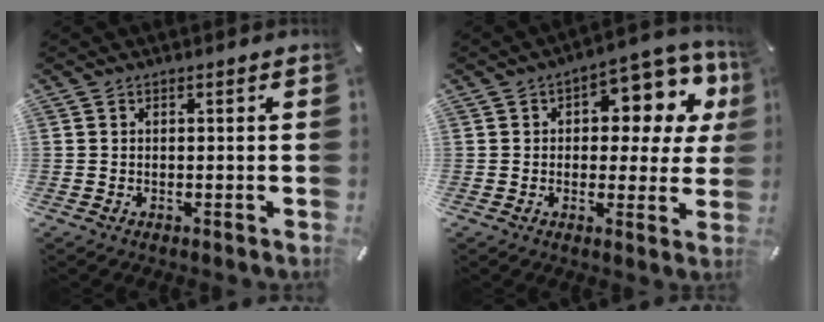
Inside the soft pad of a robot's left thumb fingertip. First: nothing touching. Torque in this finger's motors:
{"motor_torque": [1.31, 1.31, 0.79, -0.76, 0.03]}